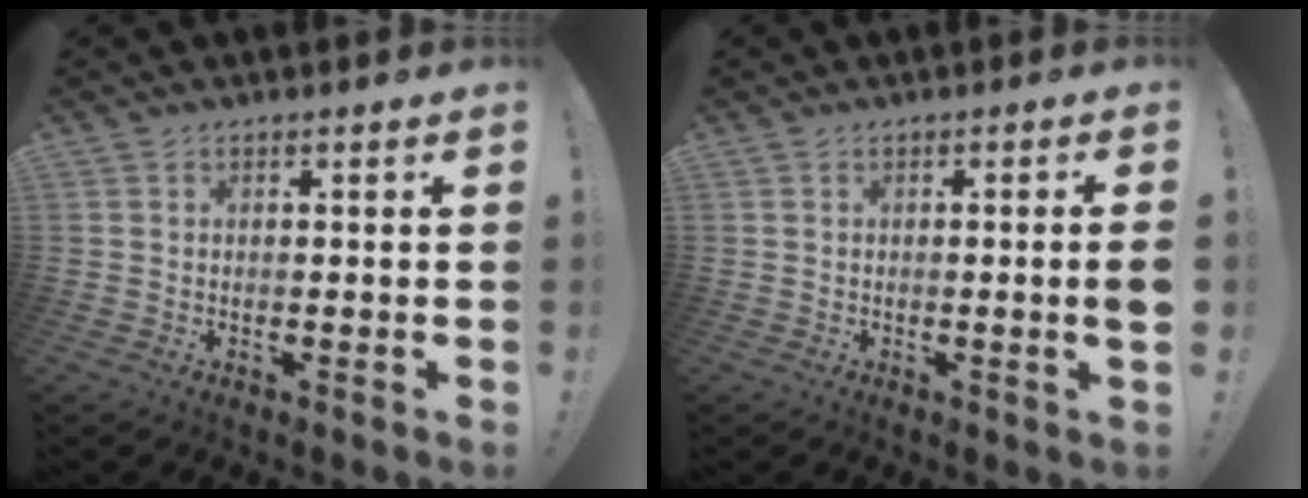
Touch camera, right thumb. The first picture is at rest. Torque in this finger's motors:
{"motor_torque": [0.10, -0.10, 0.59, -0.16, 0.00]}